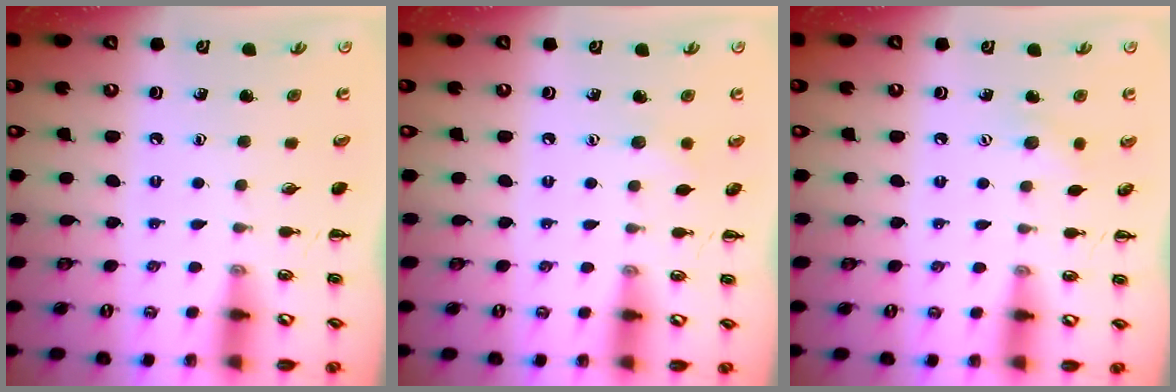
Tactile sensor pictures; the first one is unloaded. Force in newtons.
{"total": 4.5, "press": 4.4, "slide": 1.0}
{"total": 5.2, "press": 5.0, "slide": 1.2}